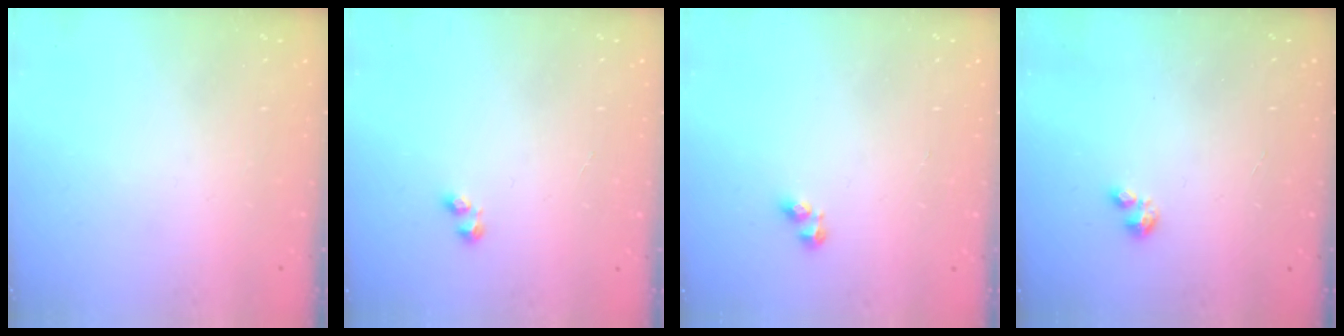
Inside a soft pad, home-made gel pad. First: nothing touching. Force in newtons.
{"total": 1.2, "press": 1.0, "slide": 0.6}
{"total": 2.8, "press": 2.8, "slide": 0.3}
{"total": 0.7, "press": 0.6, "slide": 0.2}